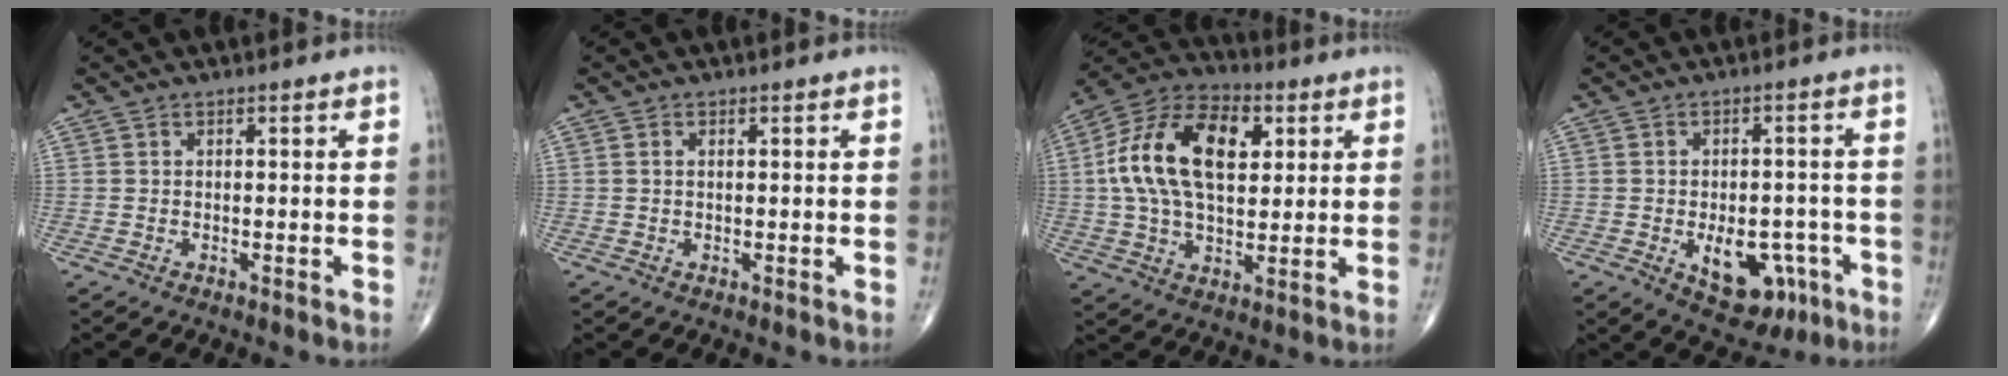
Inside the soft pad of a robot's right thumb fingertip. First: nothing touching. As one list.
[{"total": 0.7, "force": [0.2, 0.4, 0.6], "torque": [-0.017, 0.005, 0.005]}, {"total": 19.4, "force": [4.2, 11.2, 15.3], "torque": [-0.266, 0.011, 0.065]}, {"total": 10.9, "force": [-4.0, 6.6, 7.7], "torque": [-0.078, 0.021, -0.040]}]